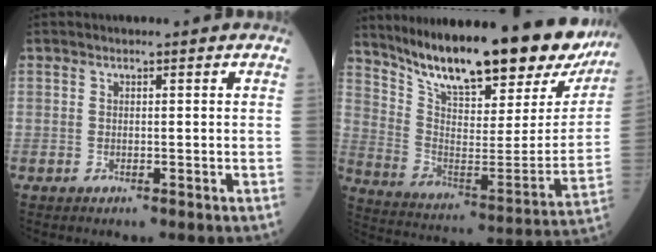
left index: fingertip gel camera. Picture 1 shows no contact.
{"total": 28.8, "force": [23.4, 6.8, 15.3], "torque": [-0.247, -0.049, 0.330]}